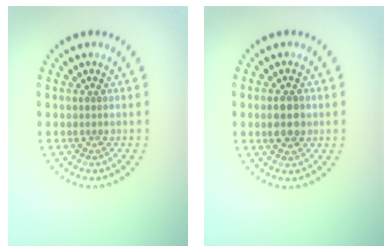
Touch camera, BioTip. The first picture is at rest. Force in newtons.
{"total": 2.9, "press": 2.9, "slide": 0.1}